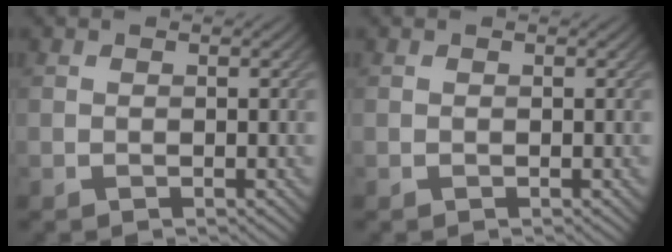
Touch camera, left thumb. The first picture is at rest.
{"total": 0.0}